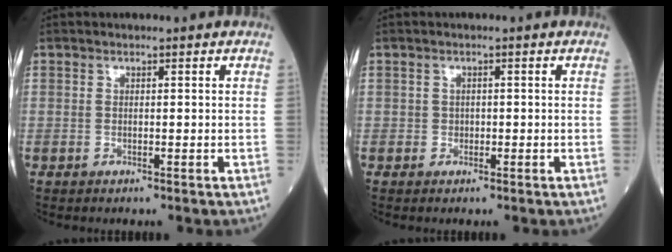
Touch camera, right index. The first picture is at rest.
{"total": 0.8, "force": [-0.2, 0.8, 0.1], "torque": [0.001, 0.004, -0.006]}